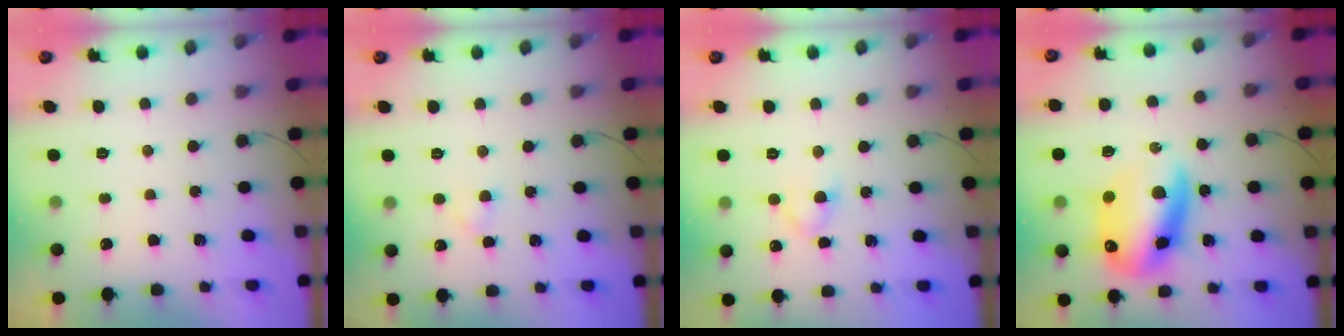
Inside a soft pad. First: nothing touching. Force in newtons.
{"total": 1.9, "press": 1.6, "slide": 1.0}
{"total": 3.1, "press": 2.8, "slide": 1.3}
{"total": 17.2, "press": 16.7, "slide": 3.9}